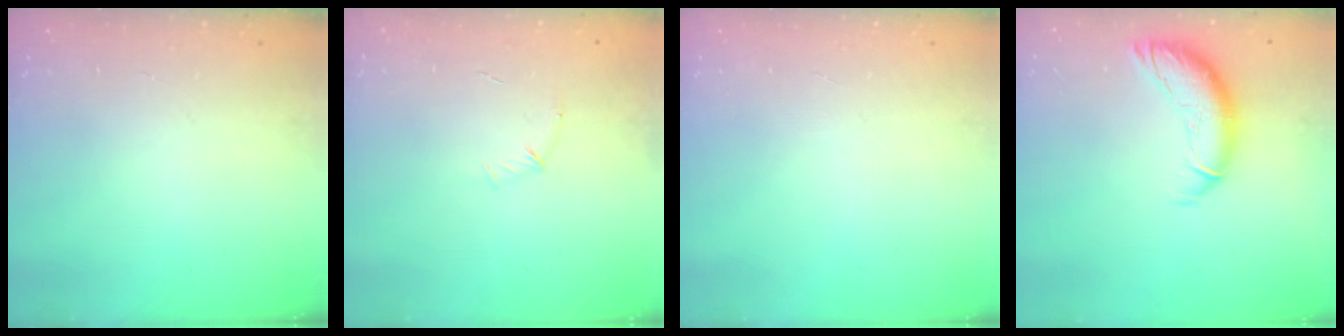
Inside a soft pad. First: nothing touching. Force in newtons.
{"total": 4.9, "press": 4.7, "slide": 1.2}
{"total": 0.0}
{"total": 12.6, "press": 12.4, "slide": 1.8}